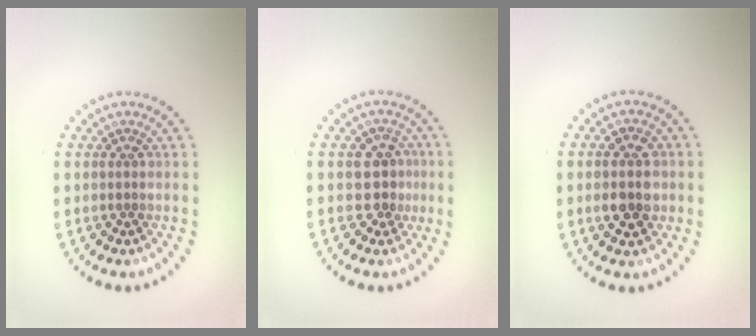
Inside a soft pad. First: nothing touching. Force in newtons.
{"total": 2.9, "press": 2.7, "slide": 1.2}
{"total": 3.8, "press": 3.8, "slide": 0.2}